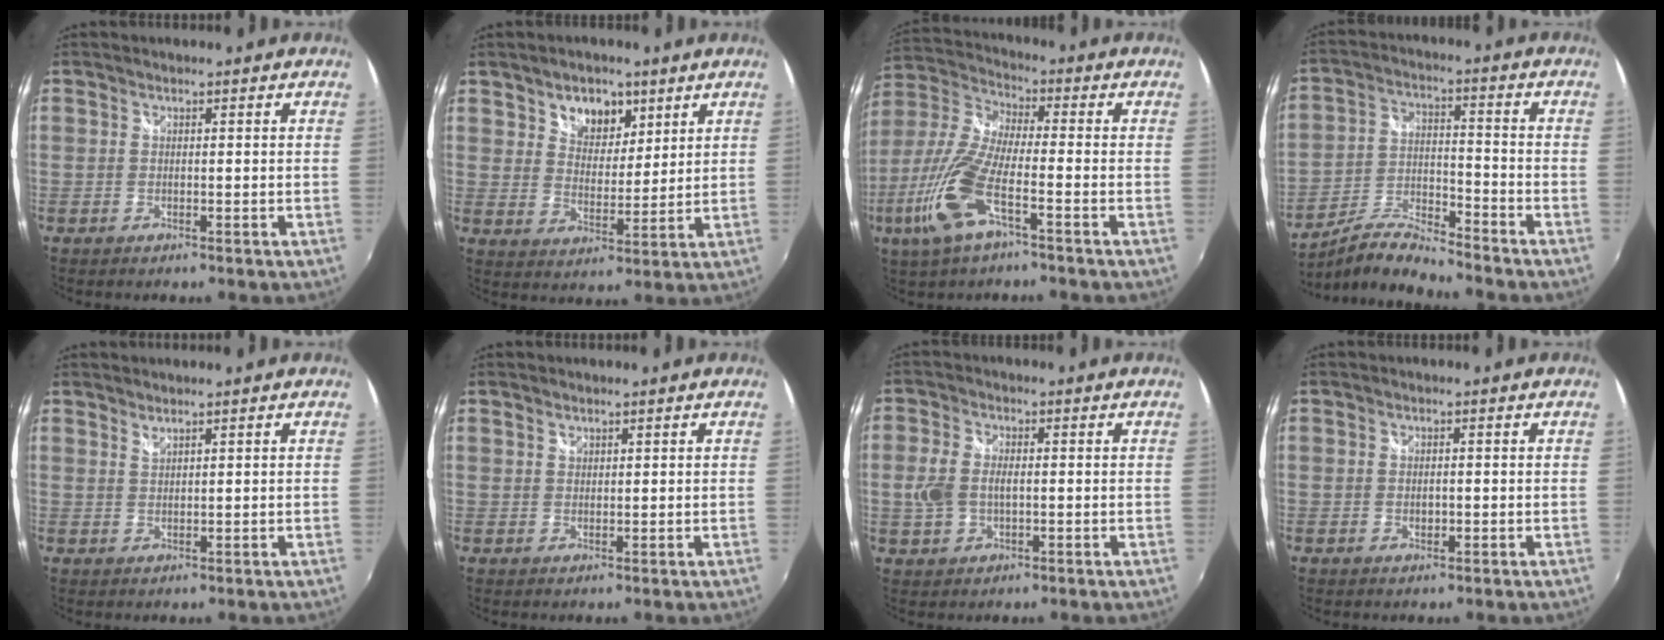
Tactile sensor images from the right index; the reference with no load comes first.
{"total": 7.9, "force": [4.6, 5.4, 3.5], "torque": [-0.050, 0.008, 0.080]}
{"total": 14.3, "force": [-6.0, 3.8, 12.4], "torque": [-0.286, -0.009, -0.127]}
{"total": 8.8, "force": [-8.4, 0.3, 2.5], "torque": [-0.057, 0.011, -0.166]}
{"total": 1.2, "force": [1.2, 0.1, 0.4], "torque": [-0.005, 0.001, 0.021]}
{"total": 1.2, "force": [0.9, 0.7, 0.2], "torque": [0.000, 0.002, 0.015]}
{"total": 6.0, "force": [-0.5, 3.8, 4.6], "torque": [-0.100, 0.001, -0.007]}
{"total": 1.3, "force": [-0.1, 1.0, 0.9], "torque": [-0.015, -0.001, -0.002]}